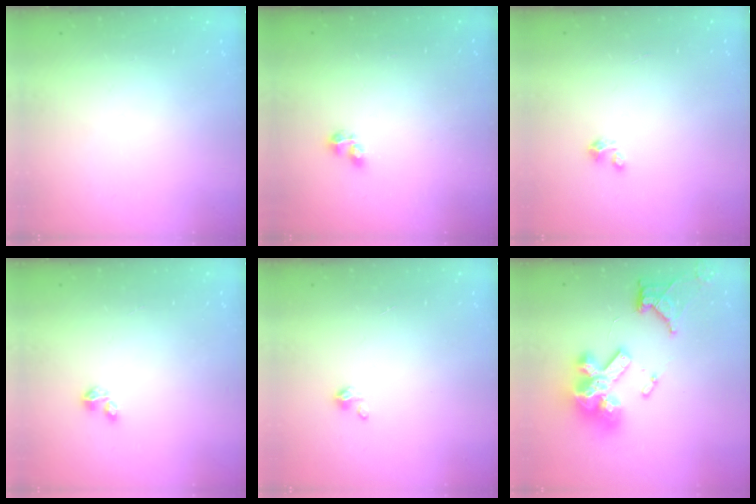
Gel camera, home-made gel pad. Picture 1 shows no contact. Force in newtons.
{"total": 1.8, "press": 1.7, "slide": 0.5}
{"total": 2.1, "press": 2.1, "slide": 0.1}
{"total": 2.7, "press": 2.7, "slide": 0.4}
{"total": 1.4, "press": 1.4, "slide": 0.3}
{"total": 19.6, "press": 18.8, "slide": 5.5}